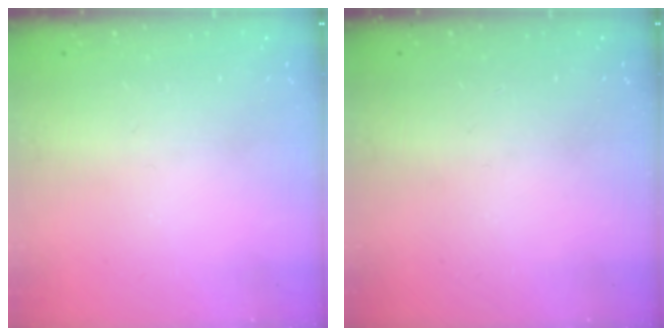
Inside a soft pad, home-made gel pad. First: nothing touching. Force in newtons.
{"total": 0.0}